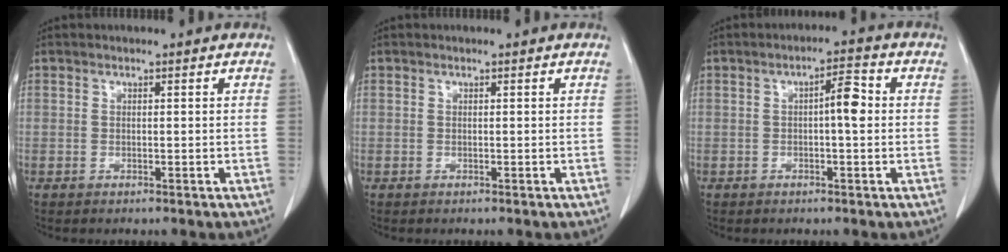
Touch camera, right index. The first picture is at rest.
{"total": 0.0}
{"total": 4.1, "force": [0.2, 0.8, 4.0], "torque": [-0.061, 0.010, -0.002]}